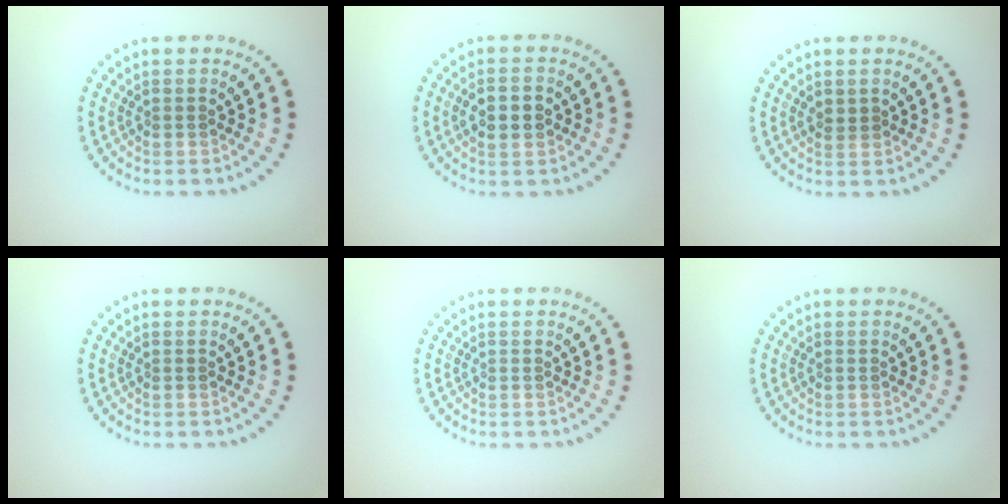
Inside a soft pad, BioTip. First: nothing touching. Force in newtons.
{"total": 2.6, "press": 2.6, "slide": 0.1}
{"total": 0.8, "press": 0.8, "slide": 0.1}
{"total": 0.0}
{"total": 0.0}
{"total": 0.0}